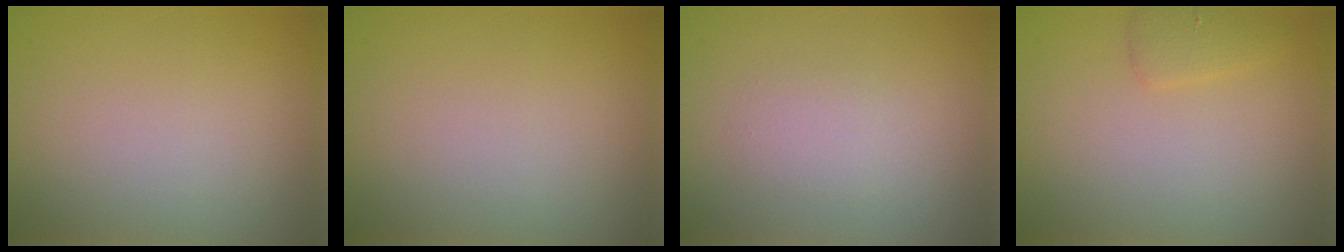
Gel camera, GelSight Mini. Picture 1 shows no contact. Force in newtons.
{"total": 0.0}
{"total": 1.7, "press": 1.7, "slide": 0.1}
{"total": 1.4, "press": 1.4, "slide": 0.2}